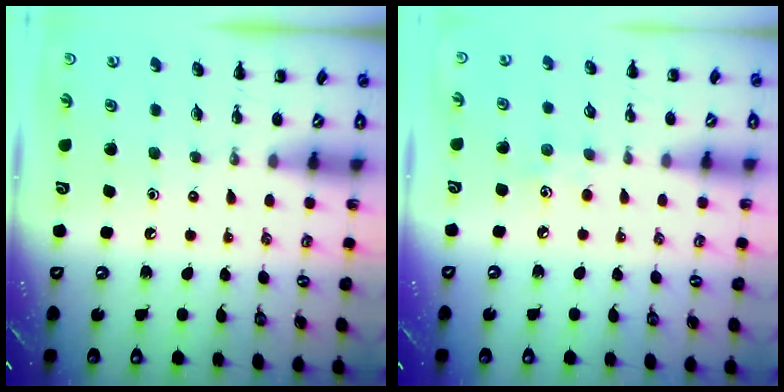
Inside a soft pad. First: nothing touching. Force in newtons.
{"total": 3.9, "press": 3.7, "slide": 1.0}